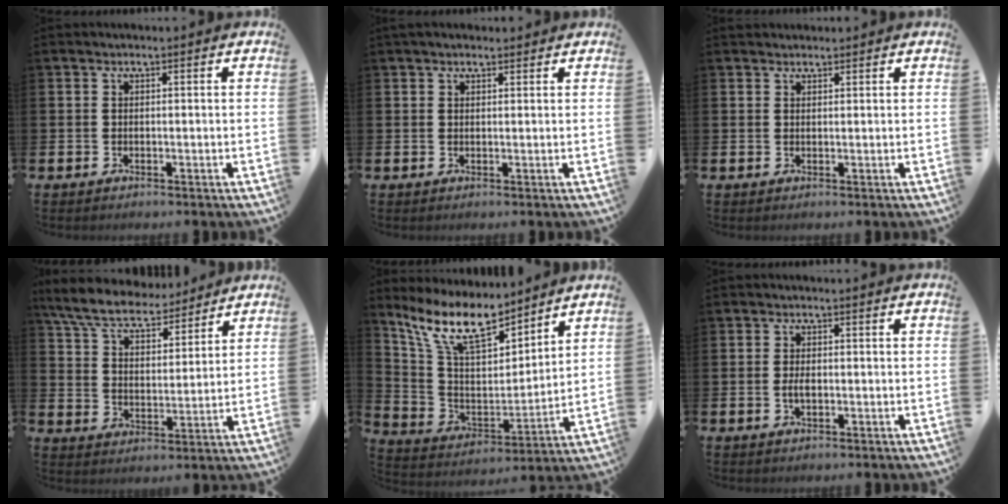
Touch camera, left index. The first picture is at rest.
{"total": 1.6, "force": [1.4, 0.6, 0.5], "torque": [-0.003, 0.002, 0.024]}
{"total": 1.2, "force": [1.1, 0.4, -0.1], "torque": [0.011, 0.000, 0.020]}
{"total": 8.2, "force": [7.4, 2.1, 2.7], "torque": [-0.088, -0.039, 0.134]}
{"total": 11.8, "force": [10.0, 3.4, 5.2], "torque": [-0.147, -0.048, 0.182]}
{"total": 1.7, "force": [-0.4, 0.8, 1.5], "torque": [-0.026, 0.000, -0.008]}